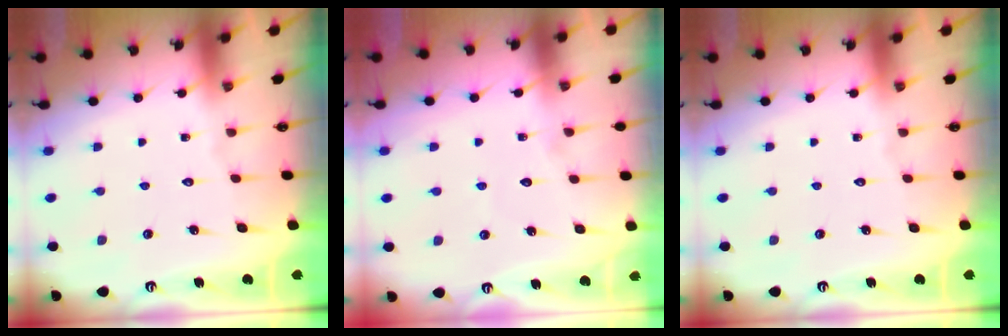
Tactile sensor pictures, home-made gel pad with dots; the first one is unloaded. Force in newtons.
{"total": 2.7, "press": 2.7, "slide": 0.3}
{"total": 0.0}